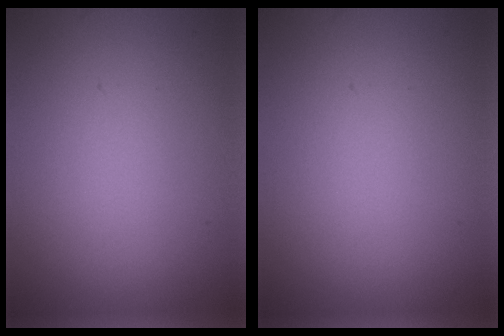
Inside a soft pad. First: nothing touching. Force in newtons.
{"total": 0.0}